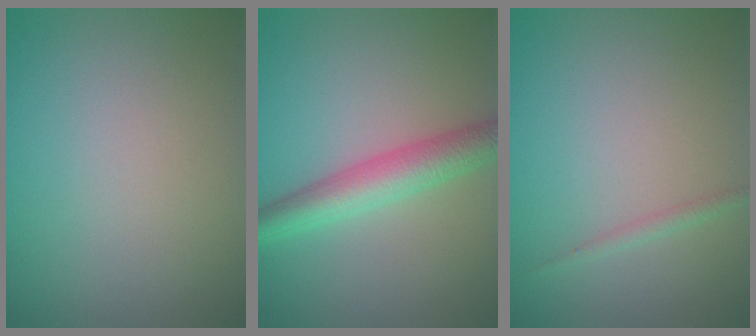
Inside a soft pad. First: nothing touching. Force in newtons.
{"total": 4.4, "press": 4.4, "slide": 0.1}
{"total": 0.9, "press": 0.9, "slide": 0.1}